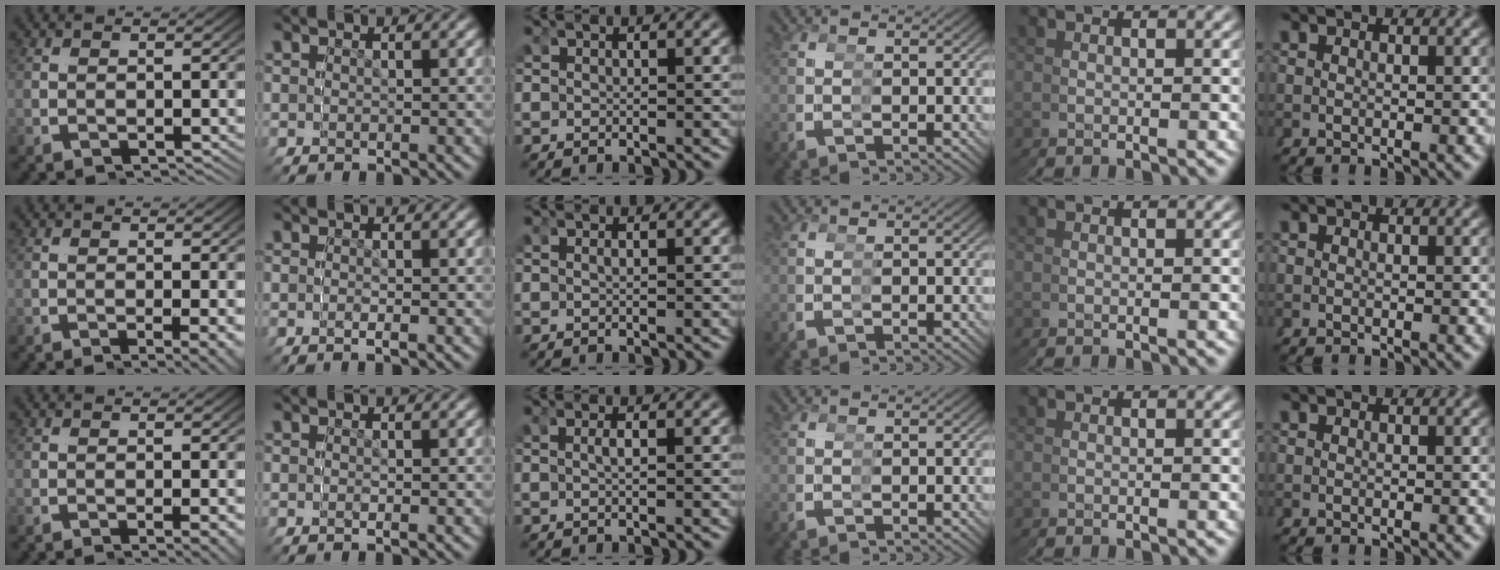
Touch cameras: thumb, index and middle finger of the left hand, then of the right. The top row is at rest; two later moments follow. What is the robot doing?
{"motion": "grasp_and_lifting", "object": "condiment"}